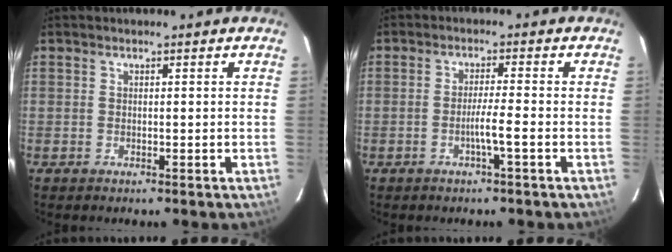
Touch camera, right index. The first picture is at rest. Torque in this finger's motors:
{"motor_torque": [0.57, -0.16, 0.36, 0.06]}